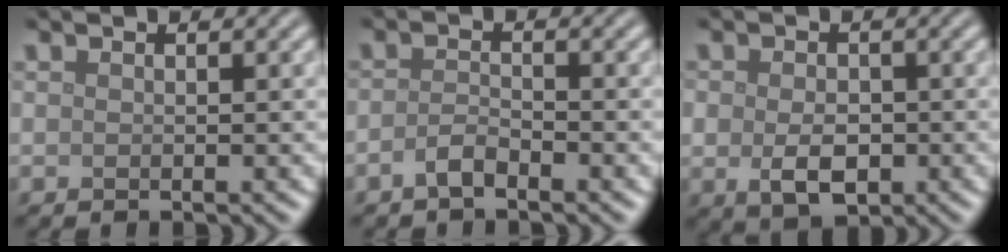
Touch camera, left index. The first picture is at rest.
{"total": 1.6, "force": [-1.1, 0.5, 1.0], "torque": [-0.025, 0.003, -0.026]}
{"total": 4.0, "force": [-0.7, 2.7, 2.9], "torque": [-0.053, -0.010, -0.012]}